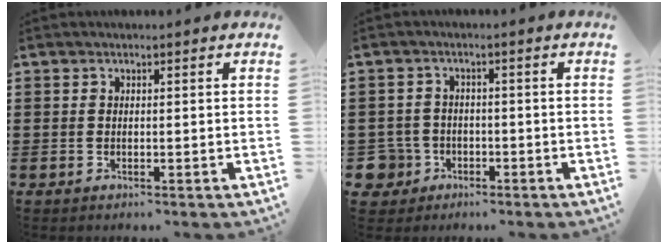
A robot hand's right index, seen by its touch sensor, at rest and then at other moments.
{"total": 4.3, "force": [-2.2, 3.6, 1.0], "torque": [-0.056, -0.002, -0.050]}